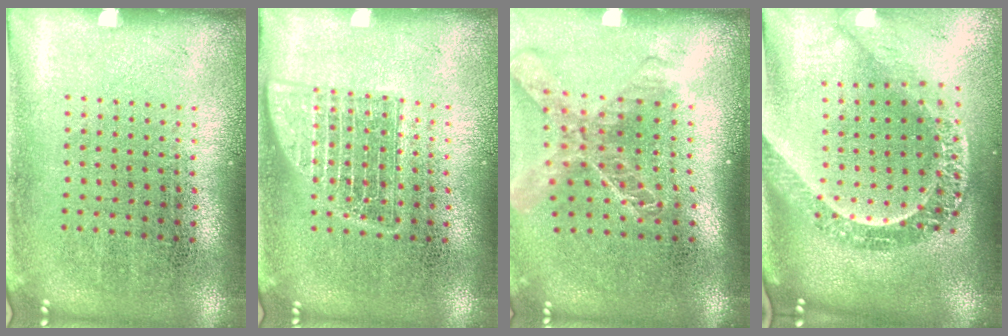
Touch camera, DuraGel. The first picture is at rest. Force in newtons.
{"total": 2.5, "press": 2.5, "slide": 0.4}
{"total": 2.0, "press": 1.5, "slide": 1.3}
{"total": 3.0, "press": 2.3, "slide": 1.9}